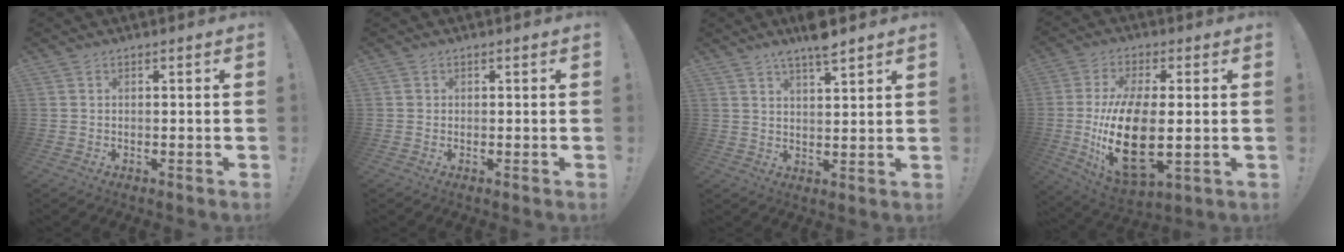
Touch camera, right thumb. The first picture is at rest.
{"total": 0.7, "force": [0.3, 0.6, -0.1], "torque": [0.006, 0.000, 0.005]}
{"total": 6.7, "force": [5.2, 1.1, 4.1], "torque": [-0.067, -0.029, 0.088]}
{"total": 20.1, "force": [-1.5, 9.5, 17.6], "torque": [-0.353, -0.016, -0.018]}